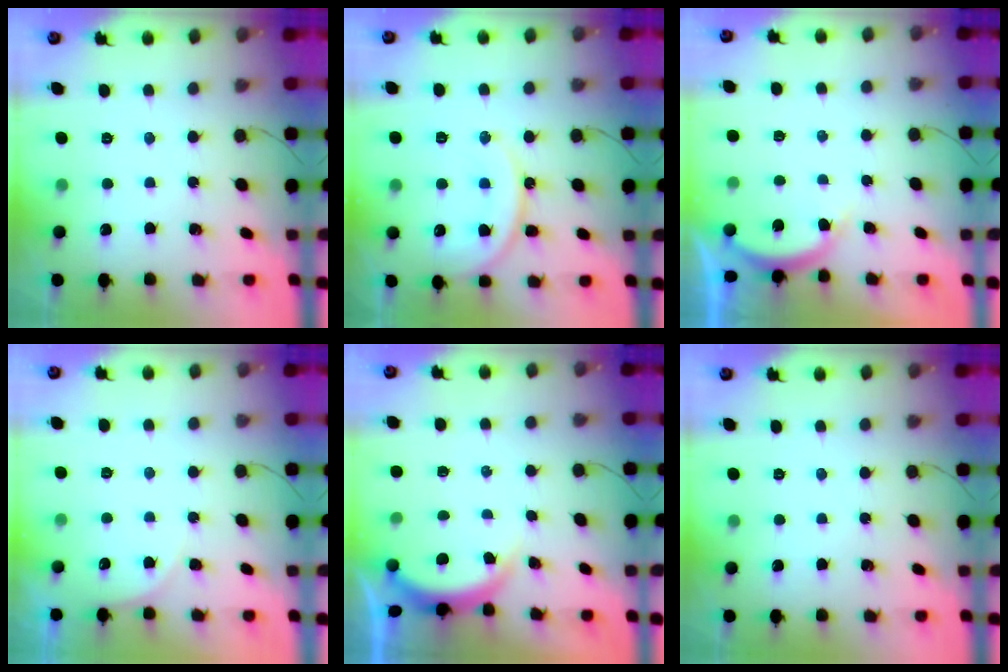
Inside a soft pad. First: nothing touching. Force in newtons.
{"total": 13.6, "press": 13.6, "slide": 1.2}
{"total": 4.0, "press": 4.0, "slide": 0.6}
{"total": 3.8, "press": 3.3, "slide": 2.0}
{"total": 3.1, "press": 3.1, "slide": 0.3}
{"total": 0.0}